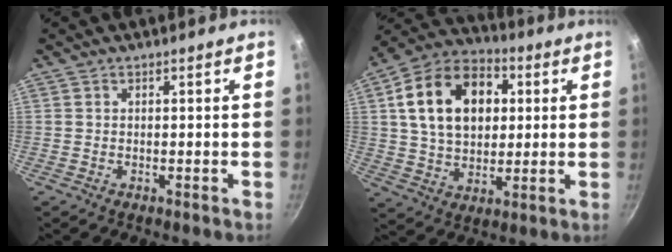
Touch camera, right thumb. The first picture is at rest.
{"total": 18.9, "force": [4.1, 13.2, 12.9], "torque": [-0.193, 0.014, 0.060]}